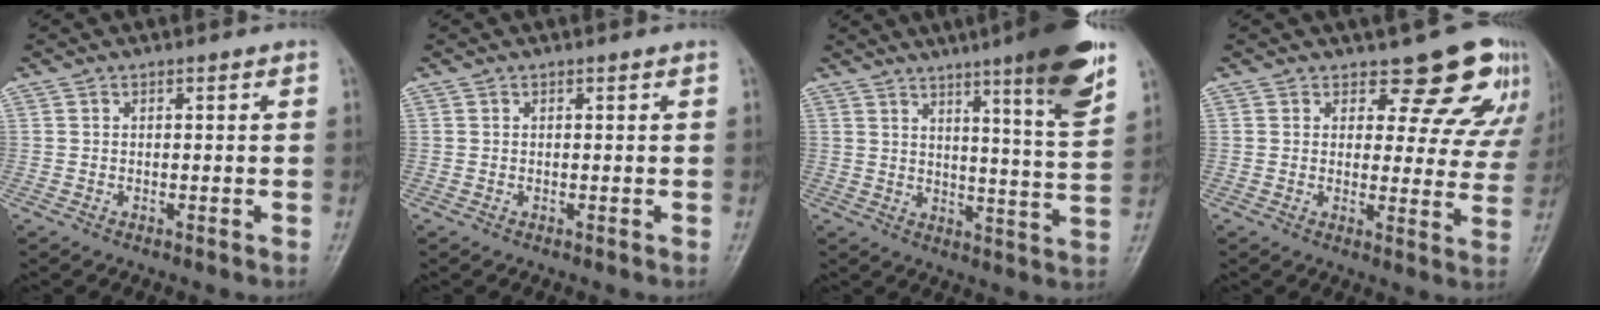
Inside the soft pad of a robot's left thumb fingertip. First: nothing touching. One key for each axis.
{"total": 0.0}
{"total": 15.5, "fx": 9.3, "fy": 1.3, "fz": 12.4, "tx": -0.162, "ty": -0.050, "tz": 0.128}
{"total": 11.9, "fx": 9.9, "fy": 5.3, "fz": 3.7, "tx": 0.009, "ty": -0.066, "tz": 0.093}